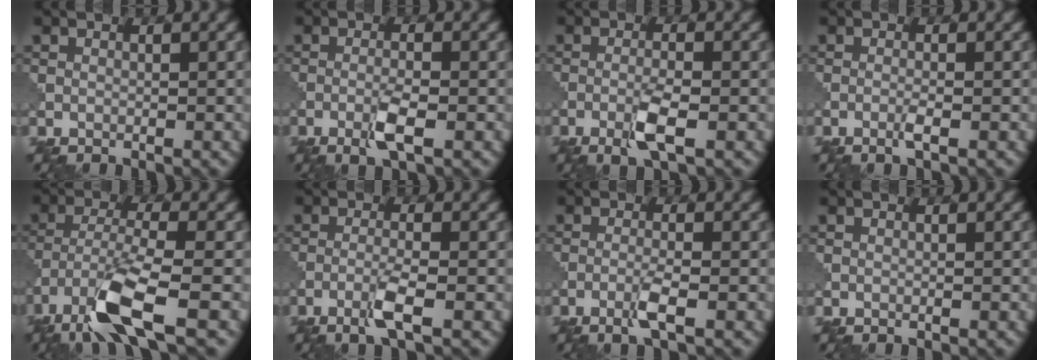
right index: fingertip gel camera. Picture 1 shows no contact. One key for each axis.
{"total": 2.7, "fx": -1.2, "fy": 0.4, "fz": 2.4, "tx": -0.047, "ty": 0.002, "tz": -0.027}
{"total": 3.2, "fx": -1.4, "fy": 0.5, "fz": 2.8, "tx": -0.054, "ty": 0.003, "tz": -0.031}
{"total": 1.2, "fx": -0.5, "fy": 0.0, "fz": 1.1, "tx": -0.022, "ty": 0.001, "tz": -0.014}
{"total": 7.4, "fx": -4.4, "fy": 1.5, "fz": 5.8, "tx": -0.116, "ty": -0.005, "tz": -0.090}
{"total": 2.6, "fx": -1.3, "fy": 0.1, "fz": 2.3, "tx": -0.046, "ty": 0.005, "tz": -0.034}
{"total": 2.2, "fx": -1.1, "fy": 0.0, "fz": 2.0, "tx": -0.039, "ty": 0.004, "tz": -0.027}
{"total": 0.0}